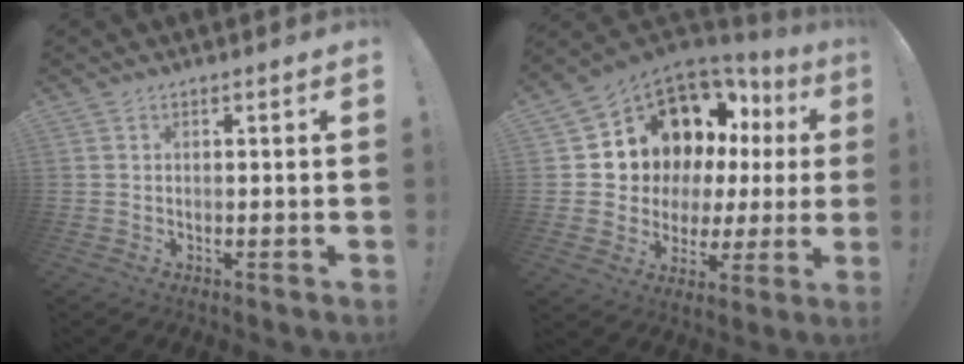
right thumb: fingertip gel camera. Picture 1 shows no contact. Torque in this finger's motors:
{"motor_torque": [1.04, 1.04, 1.32, 0.20, 0.09]}